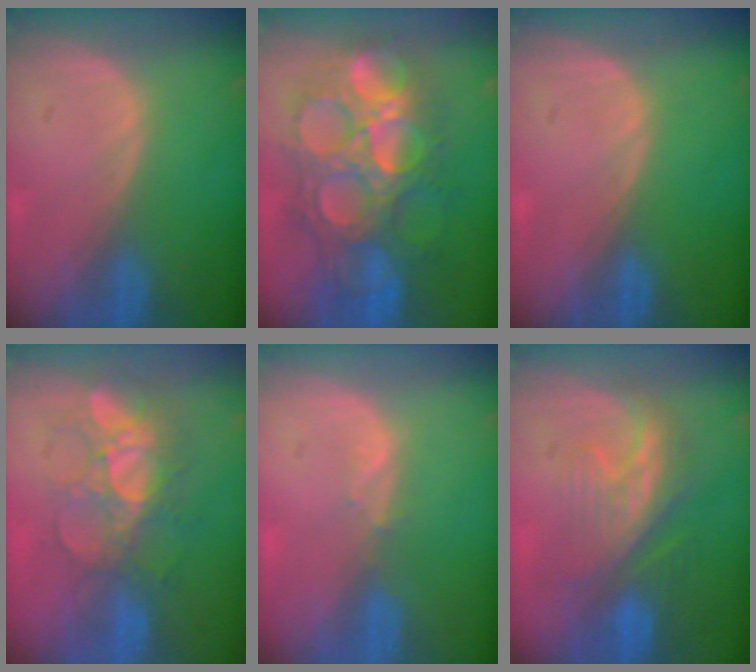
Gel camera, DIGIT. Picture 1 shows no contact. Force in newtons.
{"total": 13.5, "press": 13.4, "slide": 1.5}
{"total": 0.0}
{"total": 8.7, "press": 7.8, "slide": 3.7}
{"total": 1.1, "press": 1.0, "slide": 0.4}
{"total": 8.2, "press": 8.0, "slide": 1.6}